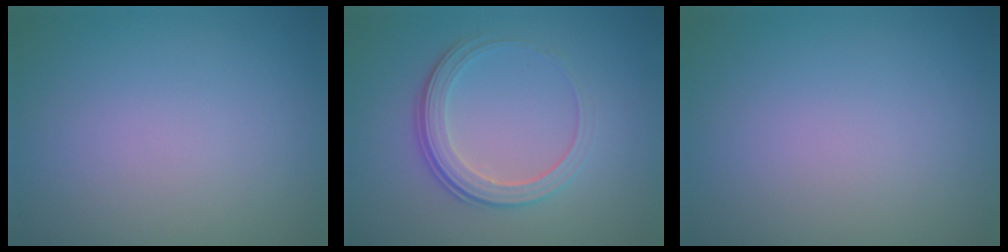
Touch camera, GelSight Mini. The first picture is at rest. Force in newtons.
{"total": 3.5, "press": 2.6, "slide": 2.4}
{"total": 0.0}